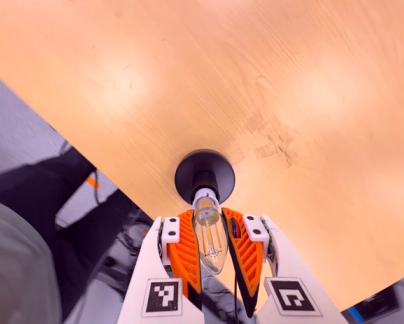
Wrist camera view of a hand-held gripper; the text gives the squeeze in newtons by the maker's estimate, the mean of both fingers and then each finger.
{"total": 21.4, "left": 21.6, "right": 21.3}